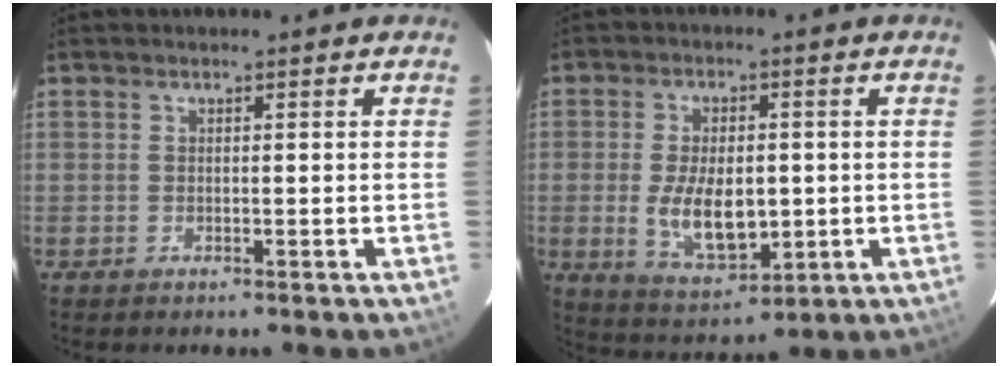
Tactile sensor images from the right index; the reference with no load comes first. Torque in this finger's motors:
{"motor_torque": [1.24, -0.60, 0.73, 0.16]}